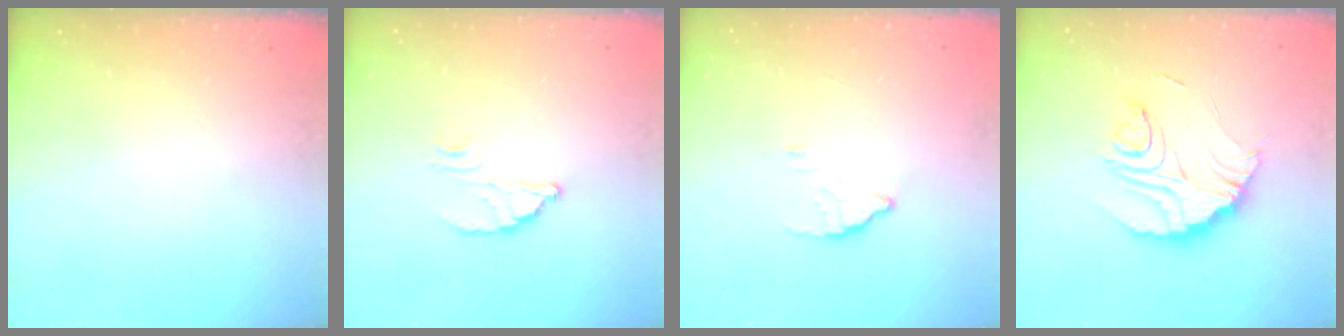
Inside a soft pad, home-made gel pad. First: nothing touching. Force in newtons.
{"total": 2.8, "press": 2.8, "slide": 0.2}
{"total": 1.9, "press": 1.9, "slide": 0.0}
{"total": 13.4, "press": 13.3, "slide": 0.9}